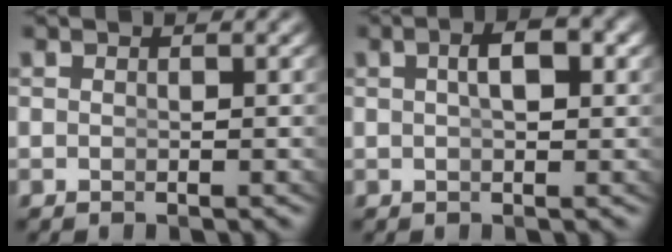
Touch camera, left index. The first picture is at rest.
{"total": 3.0, "force": [0.5, 0.8, 2.9], "torque": [-0.034, 0.004, 0.009]}